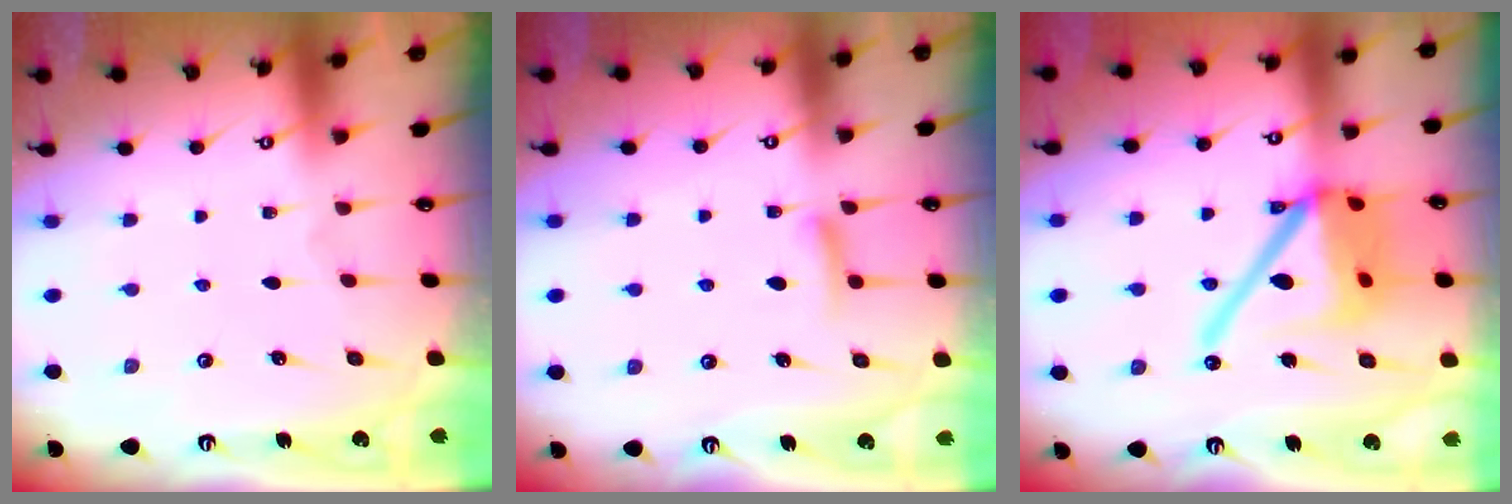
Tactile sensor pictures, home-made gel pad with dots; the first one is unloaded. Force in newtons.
{"total": 6.8, "press": 6.7, "slide": 0.9}
{"total": 19.3, "press": 19.1, "slide": 2.8}